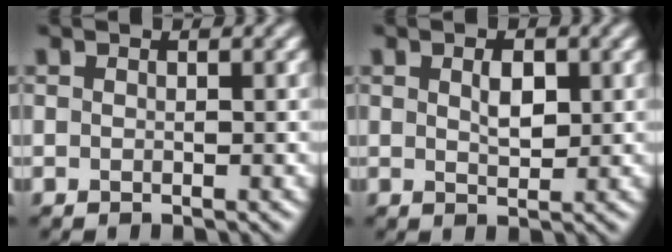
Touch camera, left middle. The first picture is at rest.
{"total": 2.0, "force": [0.6, 1.0, 1.7], "torque": [-0.032, 0.001, 0.012]}